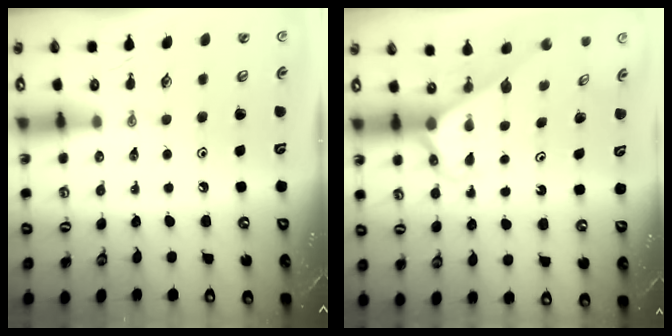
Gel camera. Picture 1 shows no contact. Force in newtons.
{"total": 2.6, "press": 2.6, "slide": 0.1}